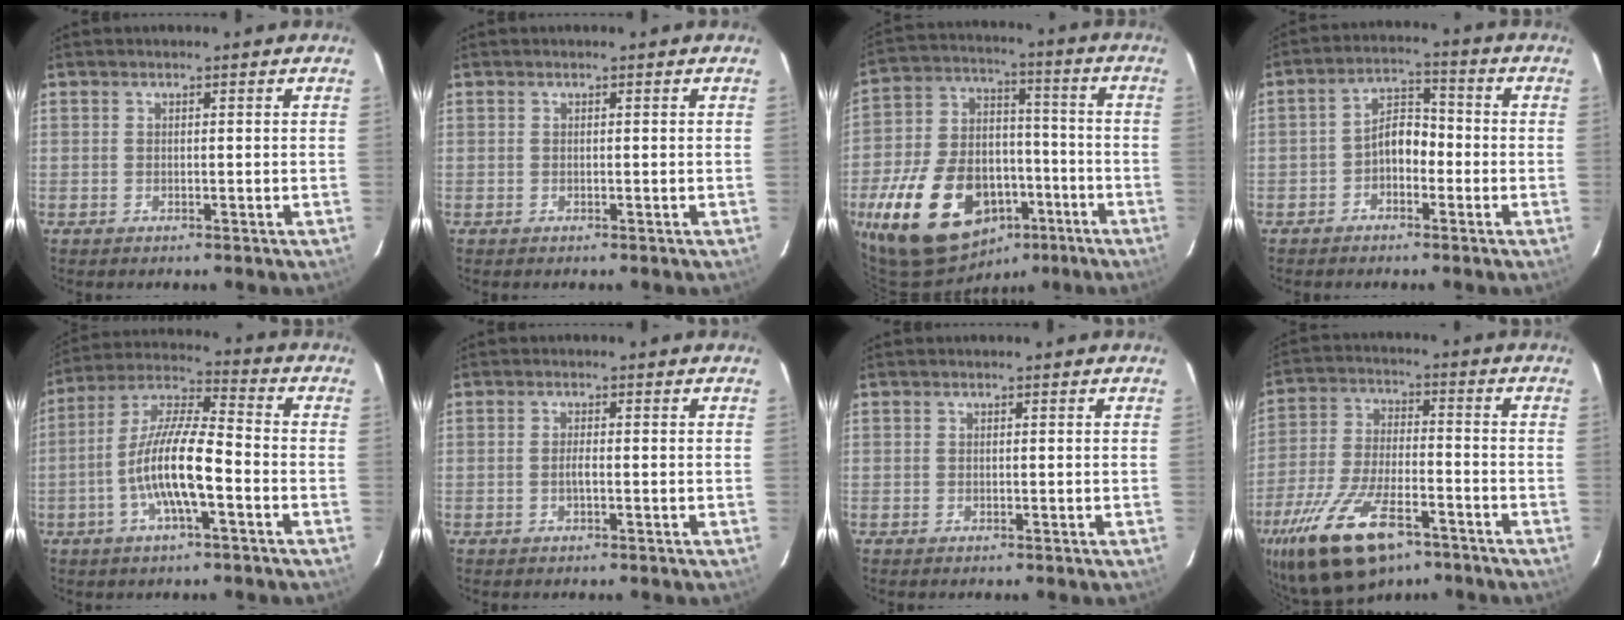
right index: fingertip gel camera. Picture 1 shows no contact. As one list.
[{"total": 0.0}, {"total": 23.1, "force": [-11.6, 14.2, 14.0], "torque": [-0.299, 0.017, -0.168]}, {"total": 5.3, "force": [-2.1, 3.4, 3.4], "torque": [-0.059, 0.022, -0.037]}, {"total": 12.3, "force": [-4.2, 2.4, 11.3], "torque": [-0.230, 0.002, -0.083]}, {"total": 1.0, "force": [-0.4, 0.1, 0.9], "torque": [-0.020, 0.000, -0.008]}, {"total": 0.0}, {"total": 20.5, "force": [-12.9, 8.9, 13.2], "torque": [-0.281, -0.034, -0.222]}]